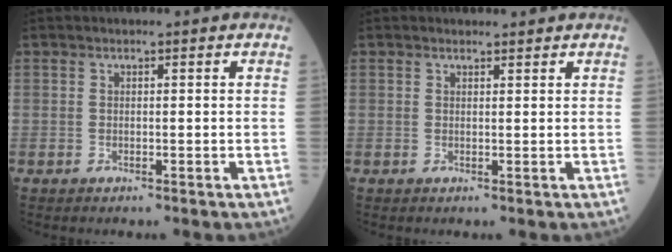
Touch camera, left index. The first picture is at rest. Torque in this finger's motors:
{"motor_torque": [0.37, -0.46, -0.15, -0.04]}